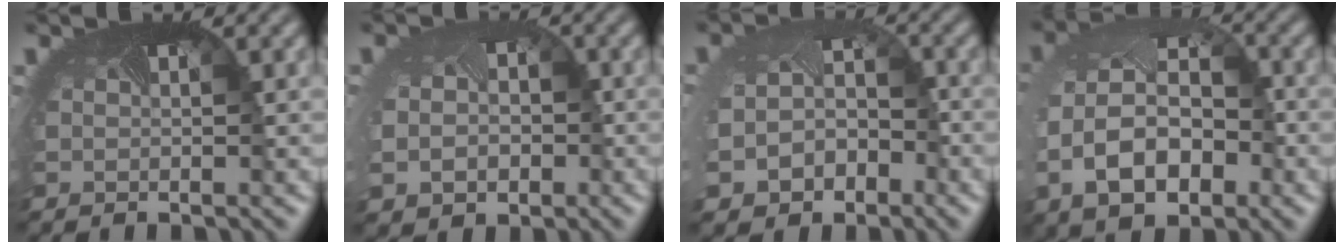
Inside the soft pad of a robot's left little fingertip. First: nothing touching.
{"total": 5.4, "force": [-1.0, 4.5, 2.8], "torque": [-0.054, -0.032, -0.005]}
{"total": 5.9, "force": [-2.6, 4.6, 2.6], "torque": [-0.061, -0.033, -0.029]}
{"total": 9.0, "force": [-2.0, 6.0, 6.4], "torque": [-0.152, -0.017, -0.039]}